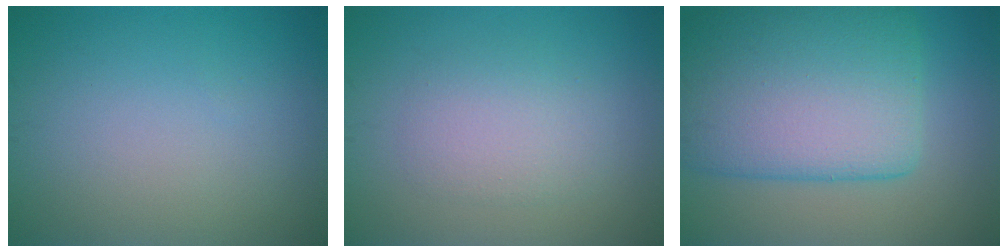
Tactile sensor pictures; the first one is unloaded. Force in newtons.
{"total": 2.8, "press": 2.8, "slide": 0.2}
{"total": 11.7, "press": 11.6, "slide": 0.8}